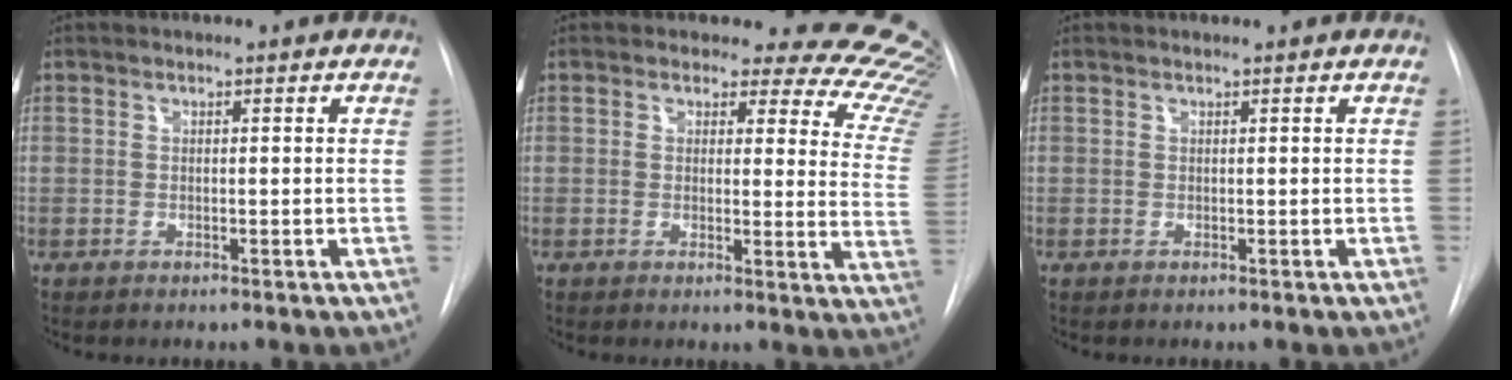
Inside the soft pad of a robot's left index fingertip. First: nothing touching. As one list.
[{"total": 16.9, "force": [15.6, 5.3, 3.7], "torque": [-0.006, -0.113, 0.124]}, {"total": 1.1, "force": [1.1, 0.0, 0.3], "torque": [-0.011, 0.011, 0.013]}]